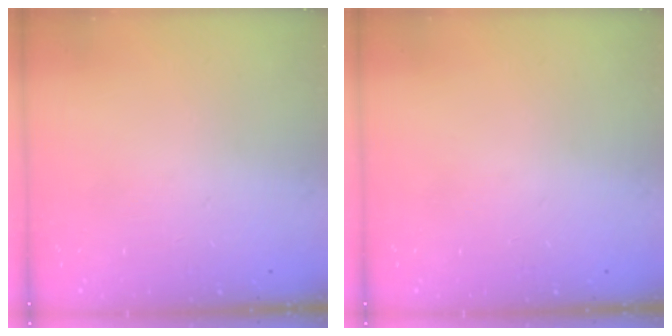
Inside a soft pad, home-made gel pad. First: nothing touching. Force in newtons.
{"total": 0.0}